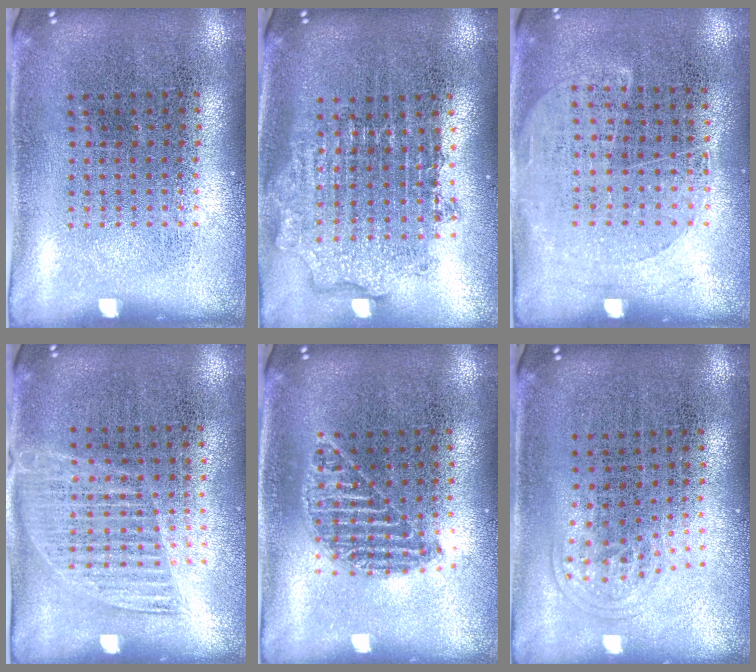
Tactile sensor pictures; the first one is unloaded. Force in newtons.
{"total": 1.9, "press": 1.5, "slide": 1.2}
{"total": 1.2, "press": 1.0, "slide": 0.7}
{"total": 1.3, "press": 1.1, "slide": 0.7}
{"total": 1.1, "press": 1.0, "slide": 0.5}
{"total": 1.0, "press": 0.6, "slide": 0.7}